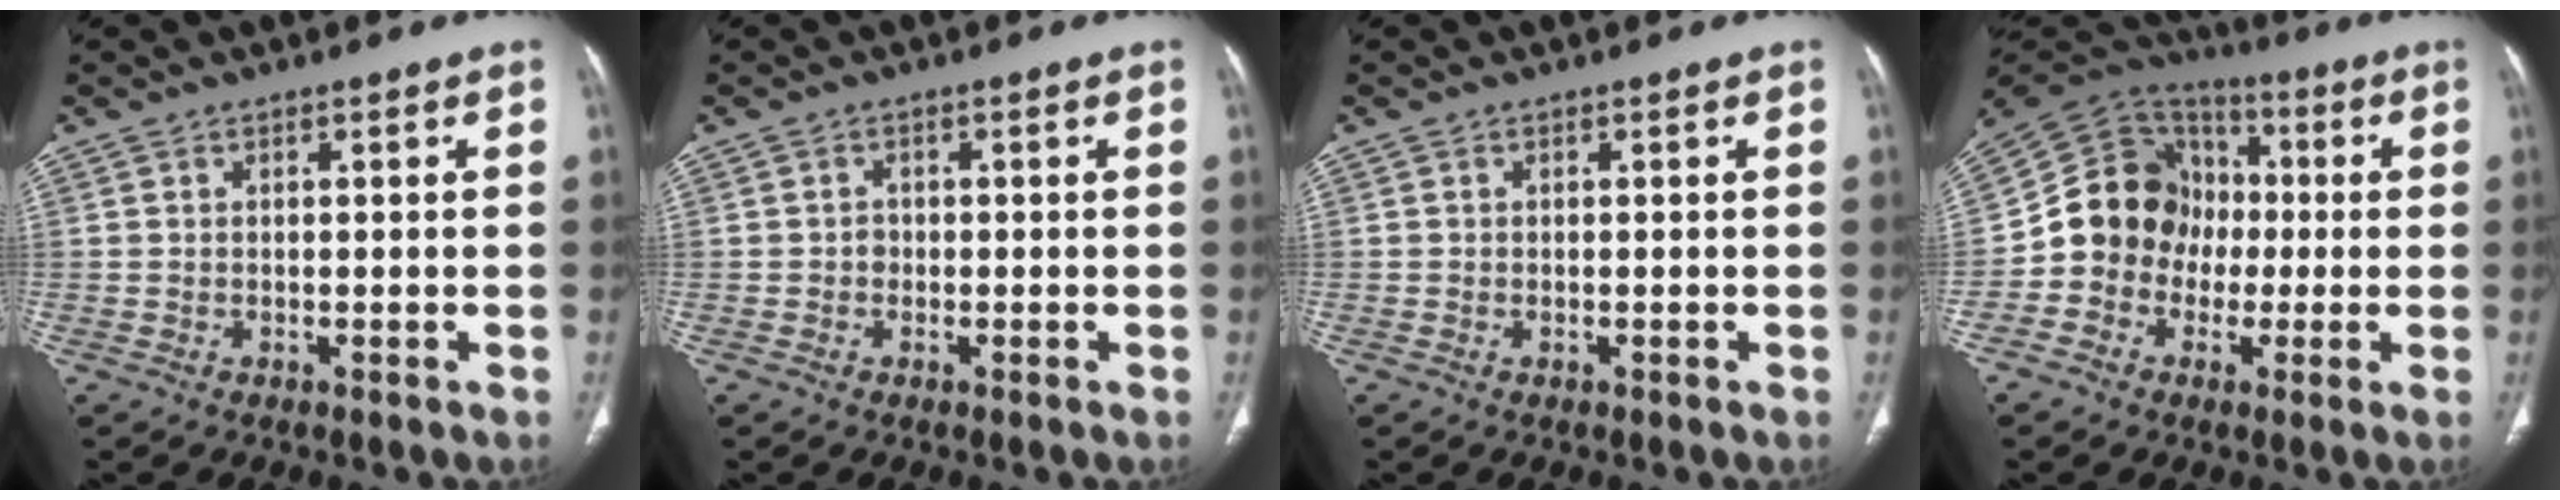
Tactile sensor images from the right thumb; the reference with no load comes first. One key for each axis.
{"total": 1.0, "fx": -0.3, "fy": 0.9, "fz": 0.4, "tx": 0.001, "ty": 0.005, "tz": -0.007}
{"total": 0.0}
{"total": 14.5, "fx": -2.0, "fy": 12.9, "fz": 6.3, "tx": -0.075, "ty": 0.042, "tz": -0.045}